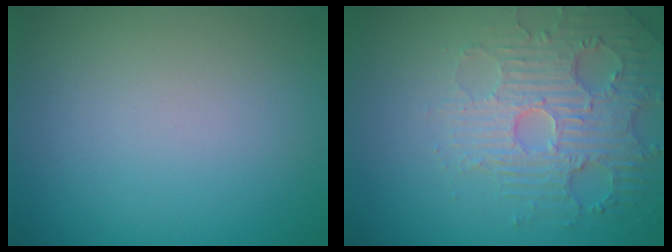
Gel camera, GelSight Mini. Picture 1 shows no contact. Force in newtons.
{"total": 5.0, "press": 4.1, "slide": 2.9}